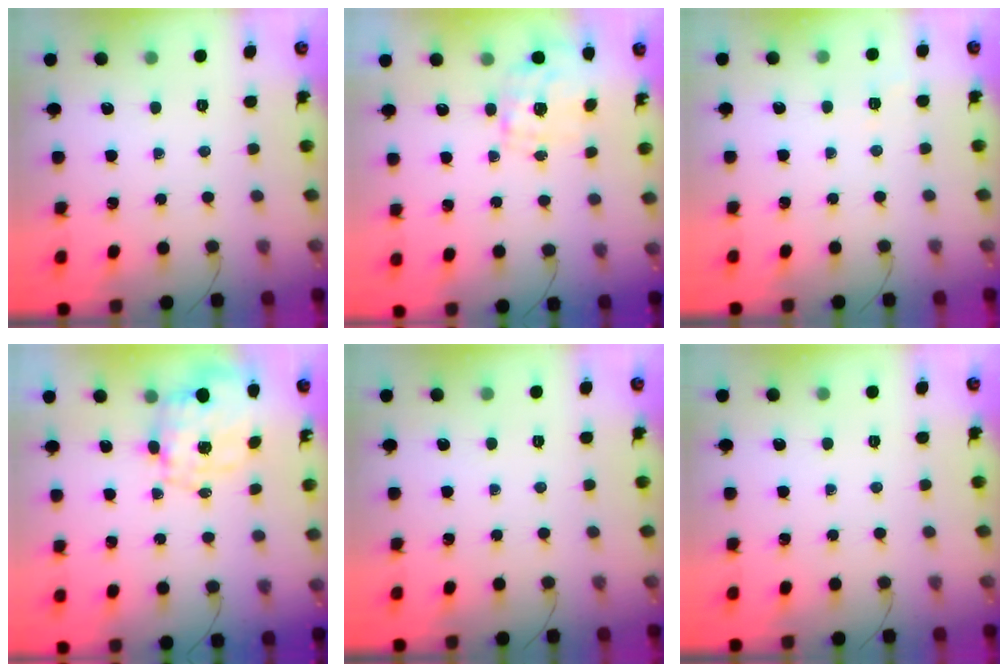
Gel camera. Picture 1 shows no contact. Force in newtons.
{"total": 2.2, "press": 2.2, "slide": 0.4}
{"total": 2.7, "press": 2.2, "slide": 1.5}
{"total": 10.0, "press": 9.9, "slide": 1.3}
{"total": 0.0}
{"total": 0.0}